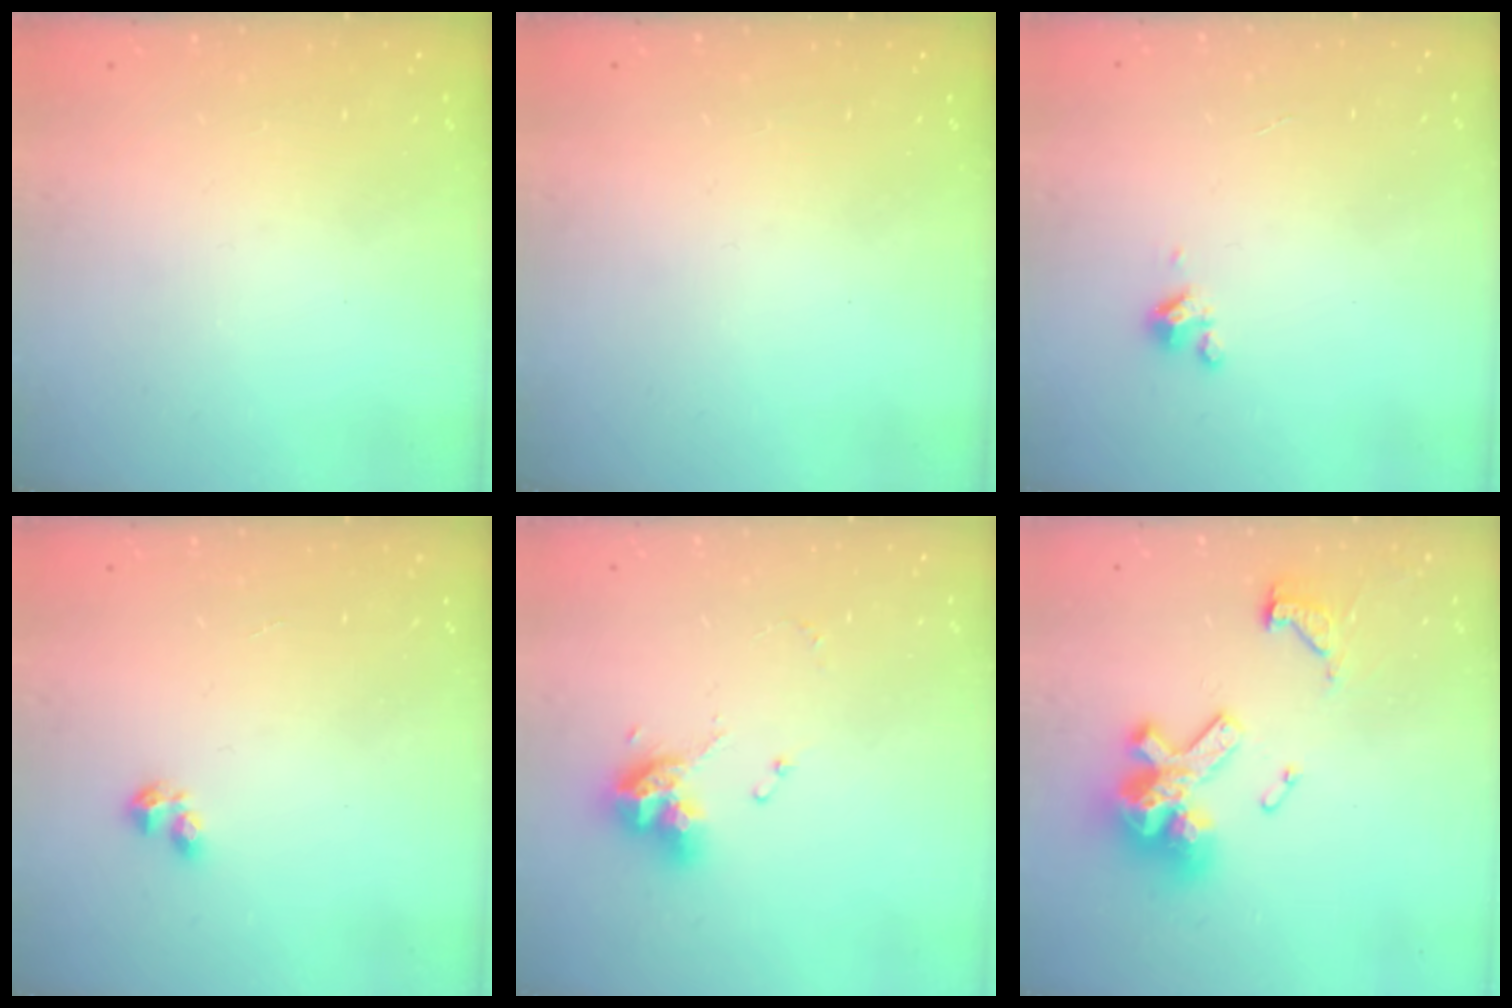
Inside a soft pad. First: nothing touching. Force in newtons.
{"total": 0.0}
{"total": 2.4, "press": 2.4, "slide": 0.2}
{"total": 2.9, "press": 2.8, "slide": 0.5}
{"total": 10.6, "press": 10.6, "slide": 0.8}
{"total": 17.2, "press": 17.2, "slide": 1.6}